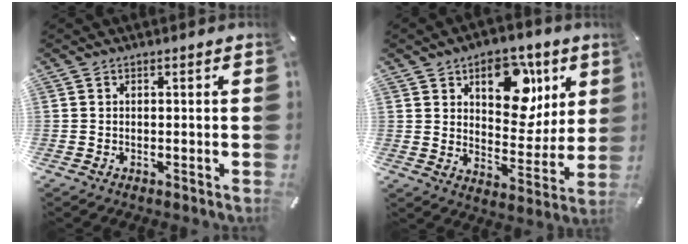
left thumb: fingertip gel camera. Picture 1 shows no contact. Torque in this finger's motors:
{"motor_torque": [1.73, 1.73, 1.44, -1.33, 0.34]}